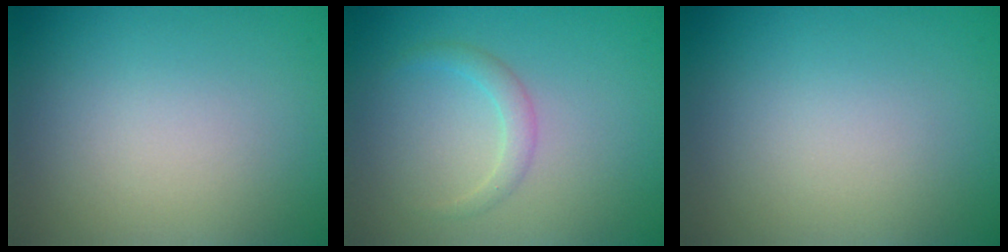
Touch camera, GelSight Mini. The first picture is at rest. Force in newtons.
{"total": 1.5, "press": 1.5, "slide": 0.1}
{"total": 0.0}